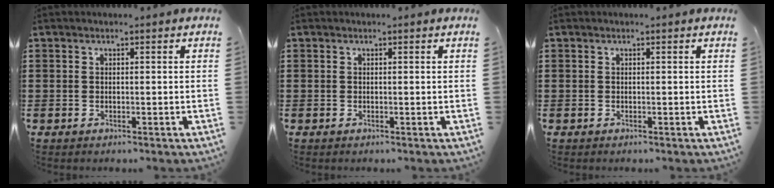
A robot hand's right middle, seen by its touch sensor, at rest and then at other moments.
{"total": 0.0}
{"total": 0.0}